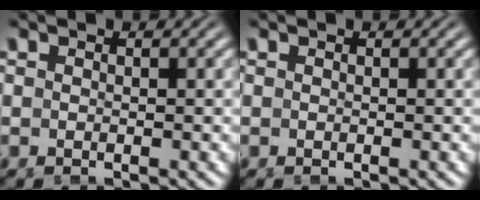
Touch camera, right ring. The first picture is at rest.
{"total": 0.0}